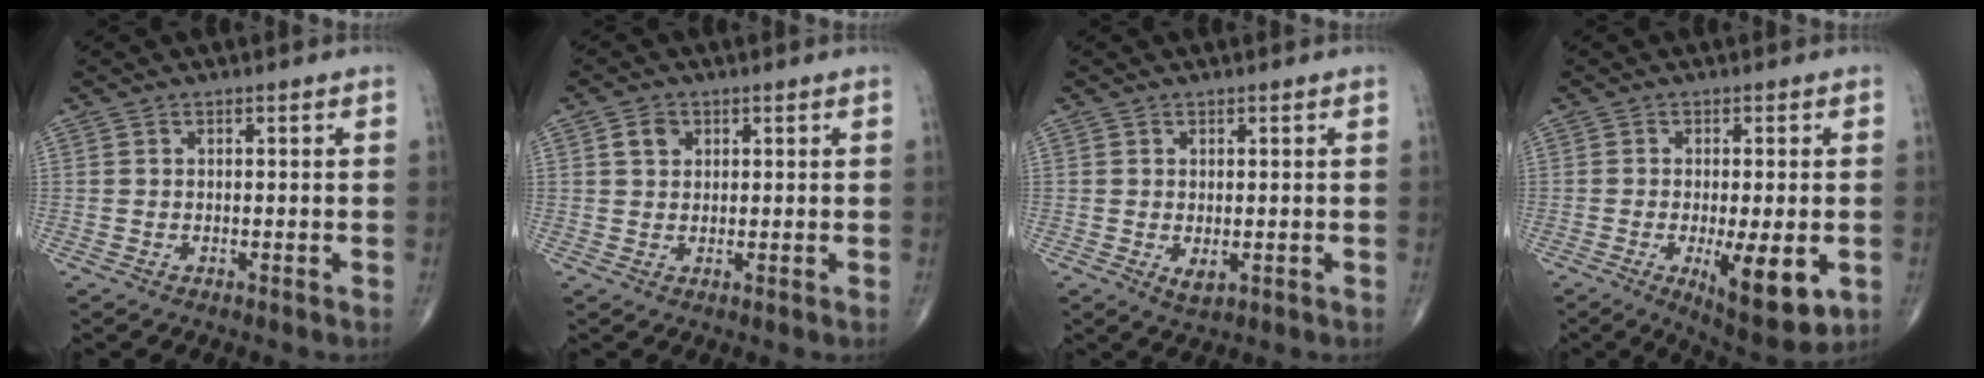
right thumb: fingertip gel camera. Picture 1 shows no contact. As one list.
[{"total": 2.9, "force": [1.1, 2.3, 1.4], "torque": [-0.015, -0.001, 0.019]}, {"total": 2.2, "force": [-0.3, 1.1, 1.9], "torque": [-0.028, -0.006, 0.000]}, {"total": 11.2, "force": [-3.0, 3.4, 10.2], "torque": [-0.146, -0.022, -0.037]}]